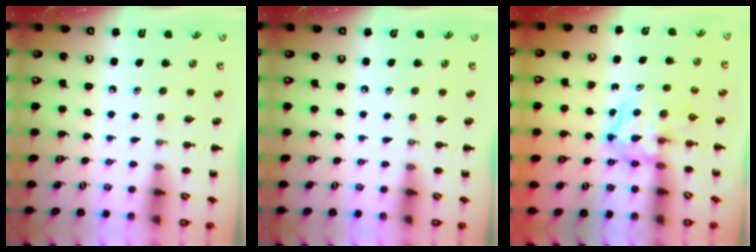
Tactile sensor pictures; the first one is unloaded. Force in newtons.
{"total": 0.0}
{"total": 3.9, "press": 3.9, "slide": 0.5}